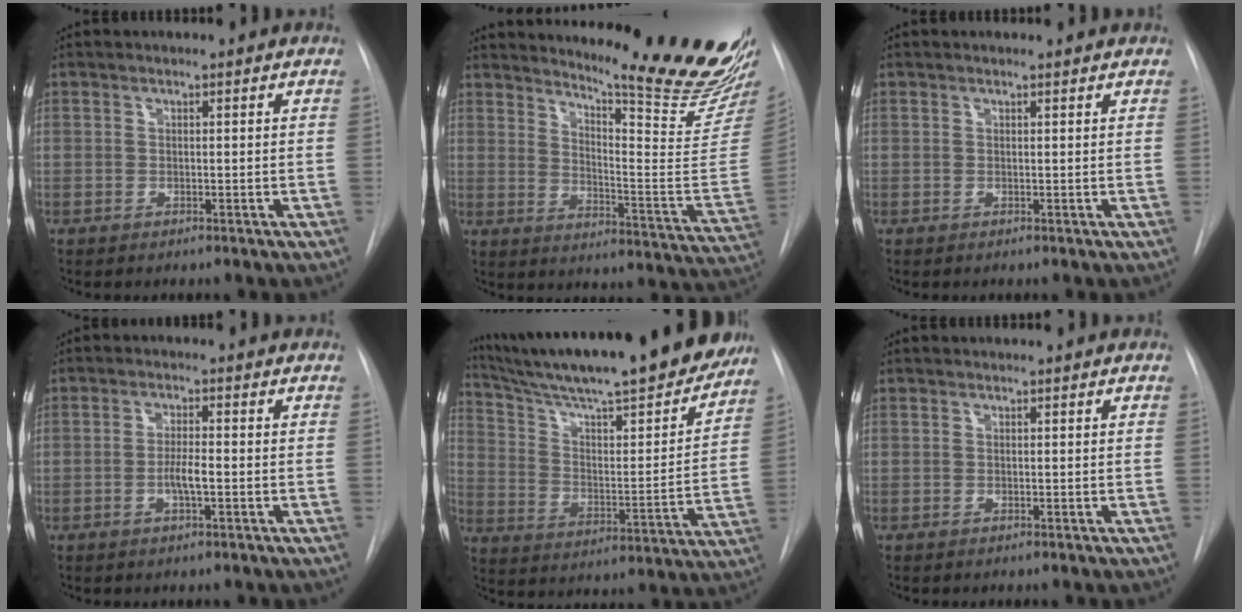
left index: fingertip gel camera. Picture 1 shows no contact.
{"total": 22.7, "force": [20.2, 0.1, 10.5], "torque": [-0.154, -0.130, 0.257]}
{"total": 1.2, "force": [1.2, 0.0, 0.2], "torque": [-0.011, 0.003, 0.012]}
{"total": 3.0, "force": [-0.9, 0.4, 2.9], "torque": [-0.055, -0.002, -0.018]}
{"total": 27.0, "force": [23.5, 2.7, 13.0], "torque": [-0.219, -0.035, 0.337]}
{"total": 0.0}